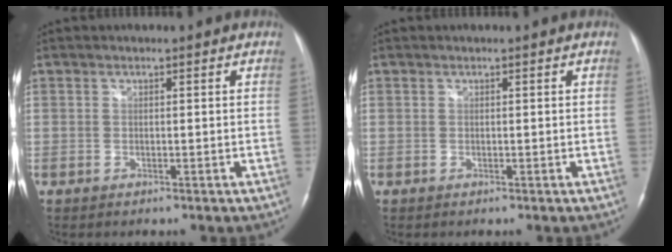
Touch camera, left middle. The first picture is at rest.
{"total": 0.0}